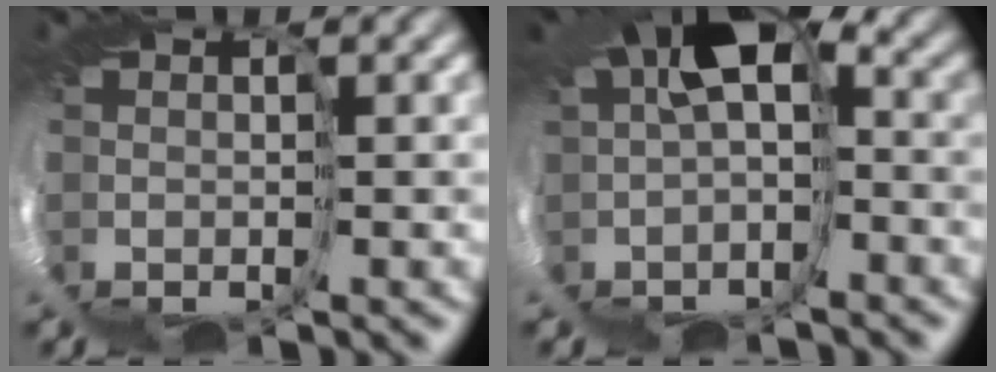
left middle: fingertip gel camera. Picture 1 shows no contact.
{"total": 5.2, "force": [-0.7, 2.2, 4.6], "torque": [-0.071, -0.014, -0.004]}